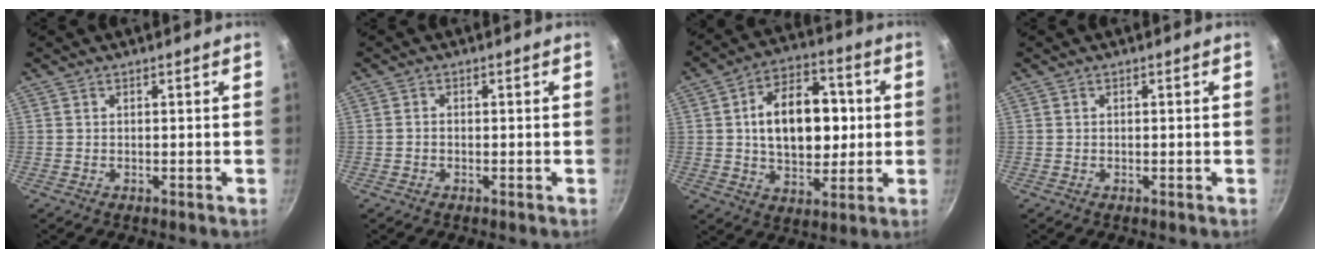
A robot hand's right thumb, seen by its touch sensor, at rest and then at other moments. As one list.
[{"total": 0.9, "force": [-0.4, 0.7, 0.5], "torque": [-0.007, 0.005, -0.008]}, {"total": 17.6, "force": [1.5, 11.4, 13.3], "torque": [-0.168, 0.018, 0.020]}, {"total": 0.0}]